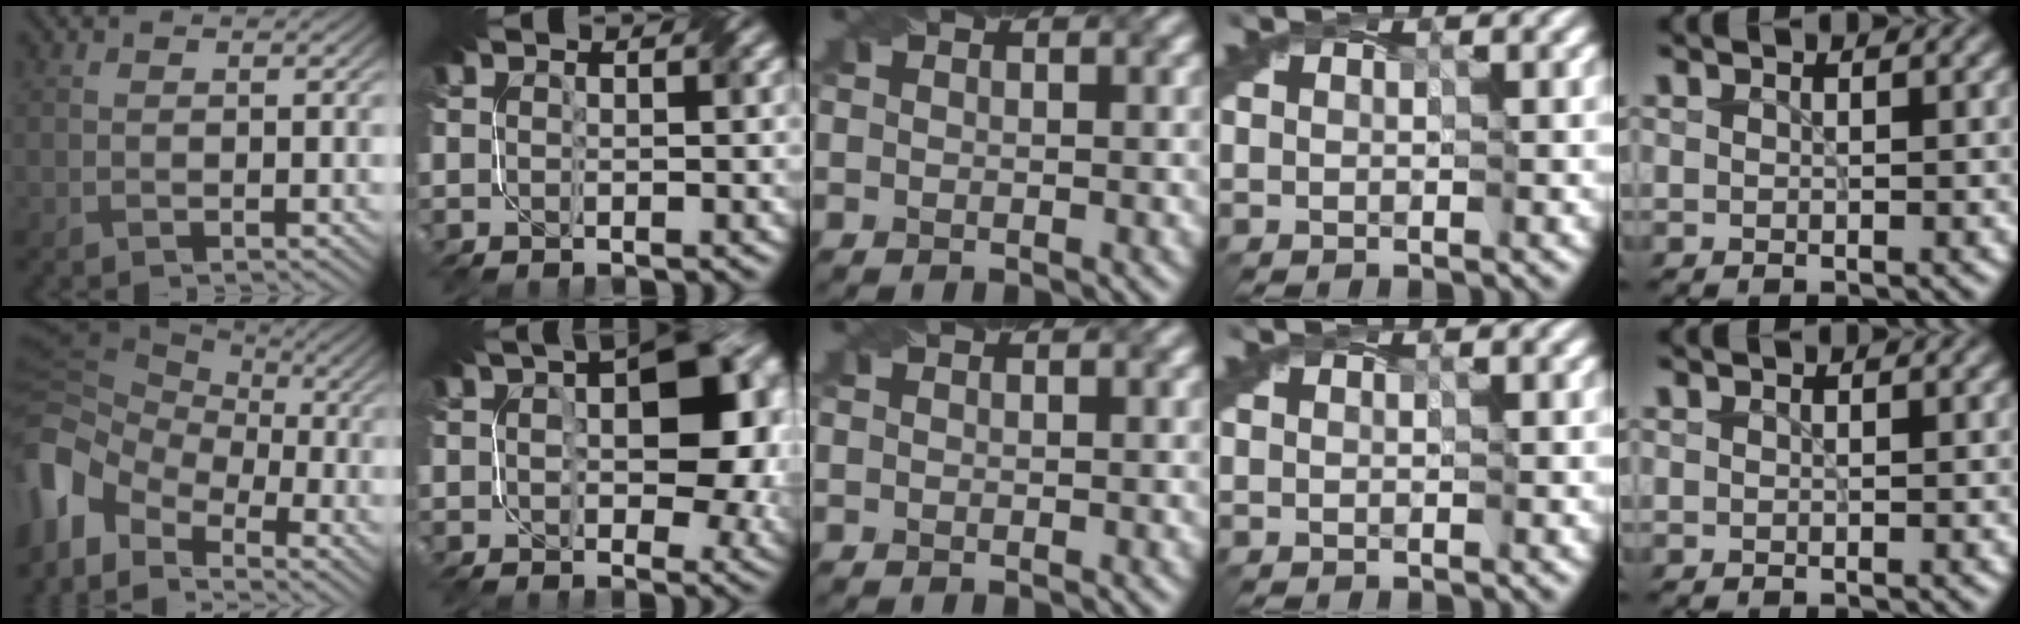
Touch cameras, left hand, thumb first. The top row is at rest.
{"thumb": {"total": 11.5, "force": [-5.1, 7.7, 6.8], "torque": [-0.193, -0.014, -0.104]}, "index": {"total": 11.3, "force": [1.6, 6.3, 9.3], "torque": [-0.126, 0.007, 0.023]}}